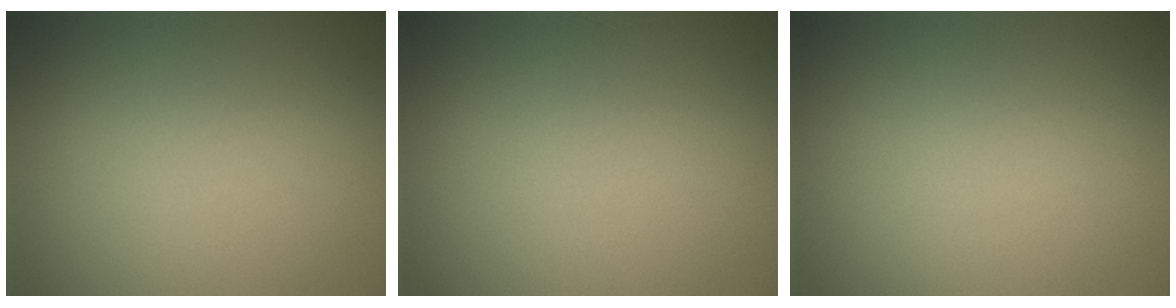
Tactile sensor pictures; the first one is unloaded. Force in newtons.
{"total": 0.0}
{"total": 0.0}